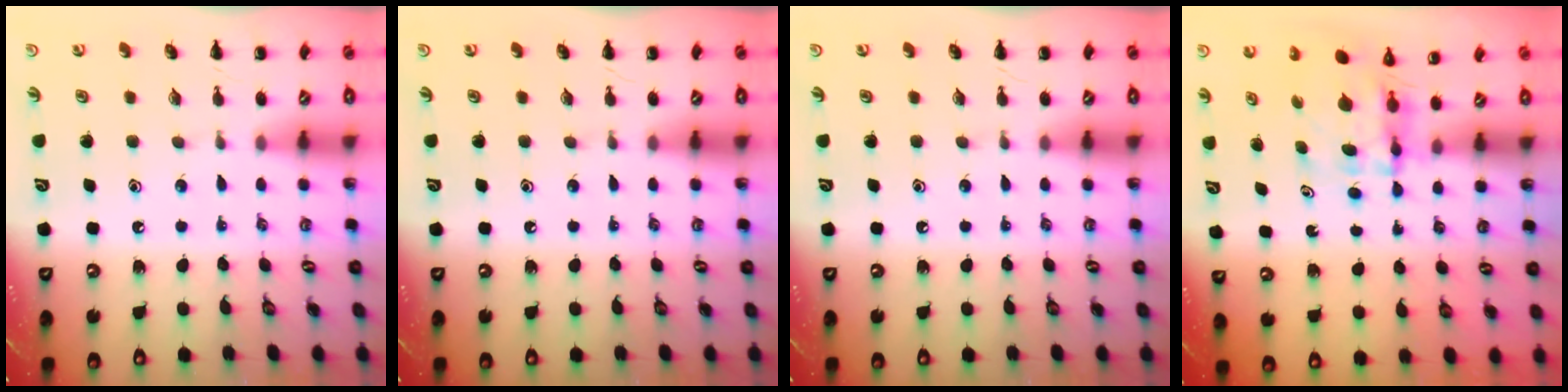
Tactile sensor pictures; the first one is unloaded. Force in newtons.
{"total": 0.0}
{"total": 0.0}
{"total": 3.9, "press": 3.9, "slide": 0.3}